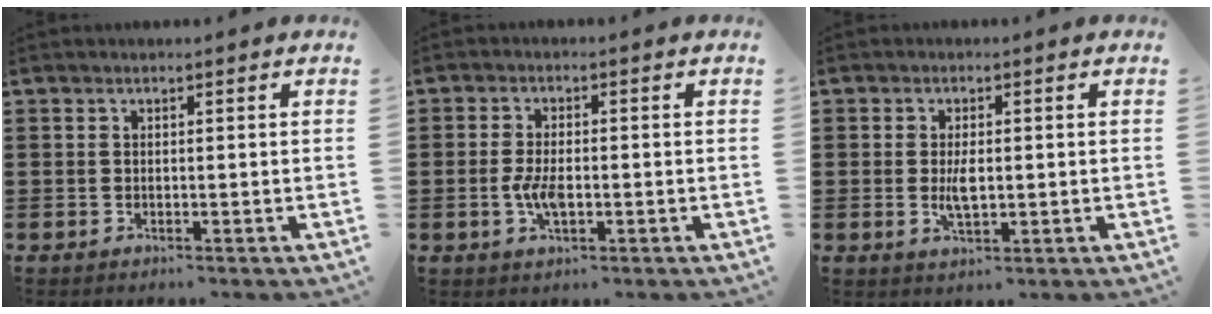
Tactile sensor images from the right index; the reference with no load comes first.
{"total": 4.2, "force": [-0.9, 1.7, 3.8], "torque": [-0.081, -0.002, -0.019]}
{"total": 3.6, "force": [-0.1, 1.4, 3.3], "torque": [-0.071, -0.002, -0.004]}